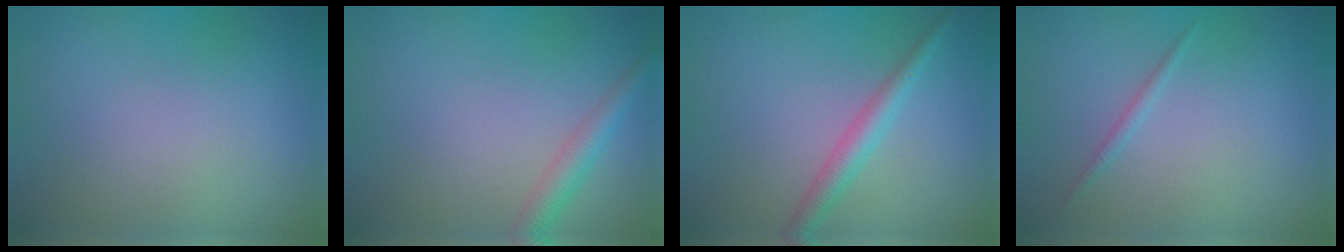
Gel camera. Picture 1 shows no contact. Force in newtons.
{"total": 2.7, "press": 2.7, "slide": 0.1}
{"total": 2.6, "press": 2.5, "slide": 0.1}
{"total": 0.7, "press": 0.7, "slide": 0.0}